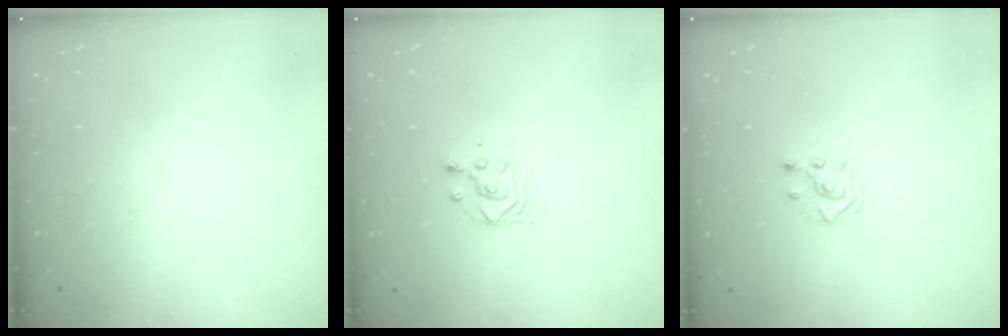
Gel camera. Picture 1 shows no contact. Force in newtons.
{"total": 3.4, "press": 3.4, "slide": 0.2}
{"total": 2.7, "press": 2.7, "slide": 0.2}